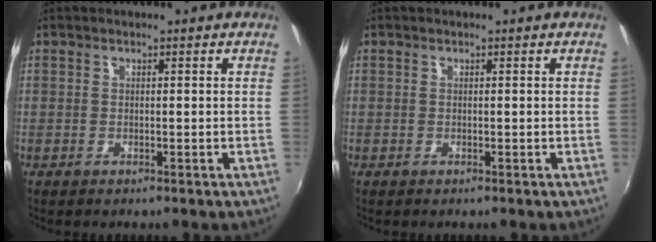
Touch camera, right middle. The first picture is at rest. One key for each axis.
{"total": 0.0}